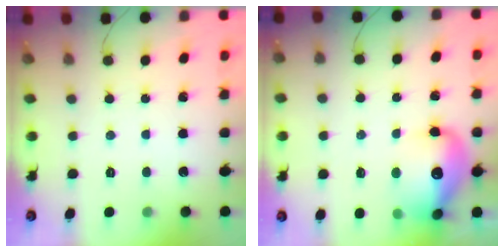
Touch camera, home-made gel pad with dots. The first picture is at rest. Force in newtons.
{"total": 15.7, "press": 15.2, "slide": 3.8}